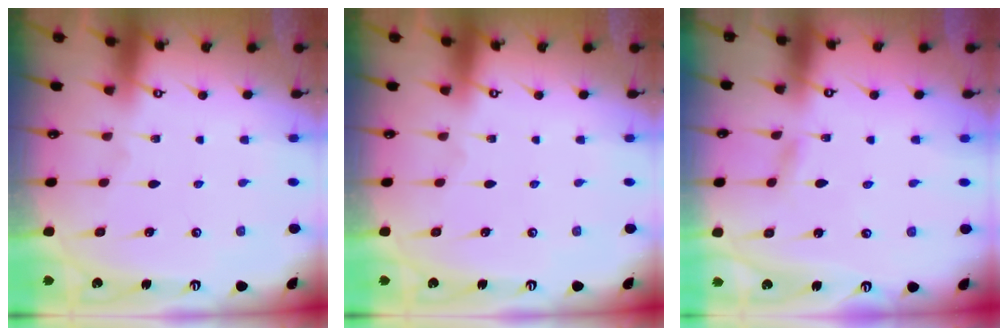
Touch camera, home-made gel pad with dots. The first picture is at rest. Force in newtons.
{"total": 0.0}
{"total": 2.1, "press": 2.1, "slide": 0.2}